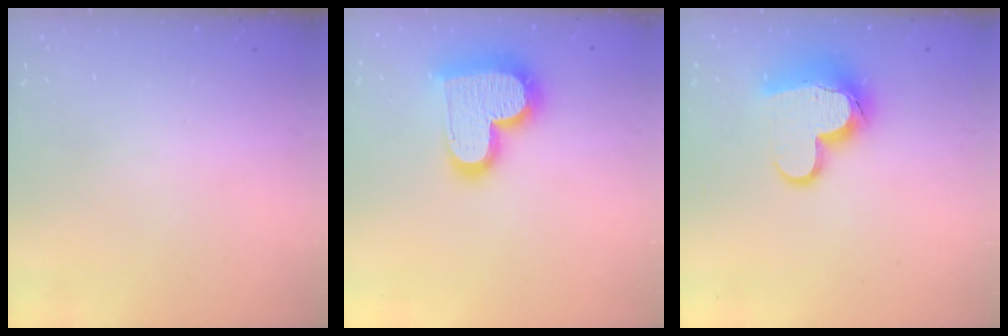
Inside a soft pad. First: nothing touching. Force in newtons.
{"total": 20.7, "press": 20.7, "slide": 1.5}
{"total": 14.3, "press": 14.3, "slide": 1.1}